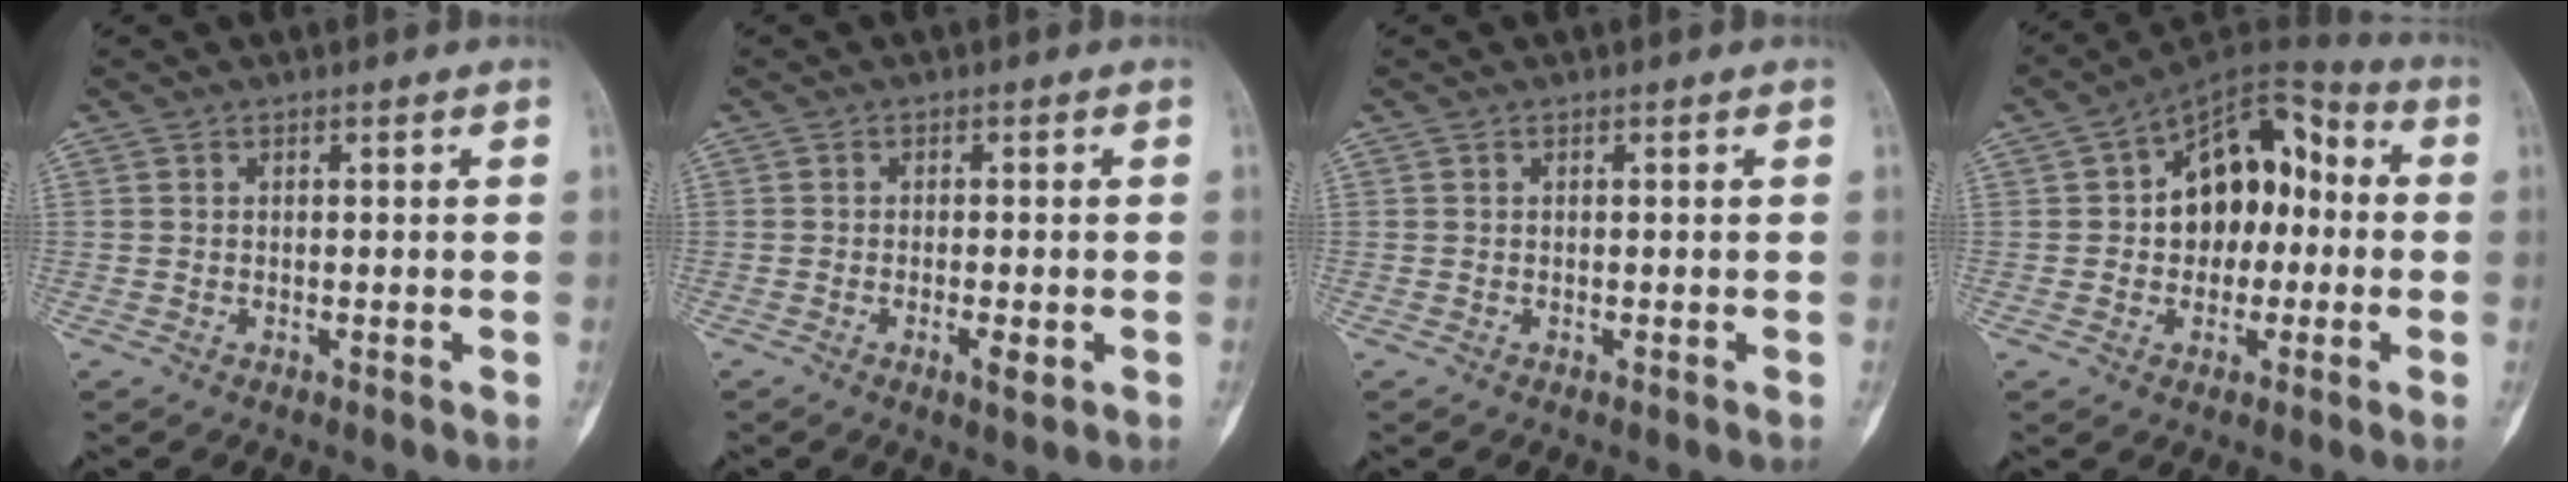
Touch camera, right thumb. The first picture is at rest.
{"total": 2.8, "force": [-1.1, 0.8, 2.5], "torque": [-0.039, -0.003, -0.017]}
{"total": 0.0}
{"total": 15.1, "force": [0.5, 10.0, 11.2], "torque": [-0.115, 0.043, -0.004]}